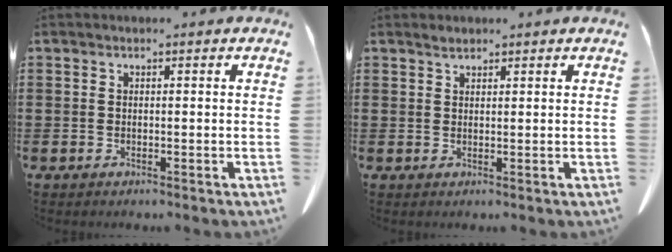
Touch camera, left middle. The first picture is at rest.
{"total": 1.3, "force": [1.2, 0.3, 0.4], "torque": [-0.003, -0.004, 0.022]}